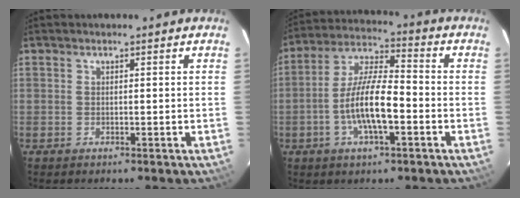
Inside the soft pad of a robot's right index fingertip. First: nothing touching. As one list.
[{"total": 11.8, "force": [-3.6, 3.2, 10.8], "torque": [-0.217, 0.003, -0.069]}]